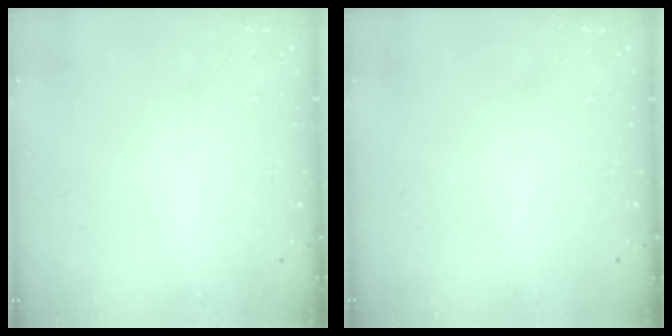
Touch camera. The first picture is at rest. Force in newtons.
{"total": 0.0}